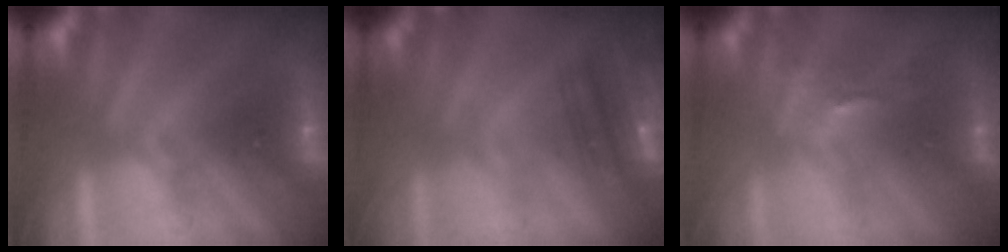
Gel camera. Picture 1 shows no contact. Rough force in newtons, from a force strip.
{"total": 4.8}
{"total": 2.4}